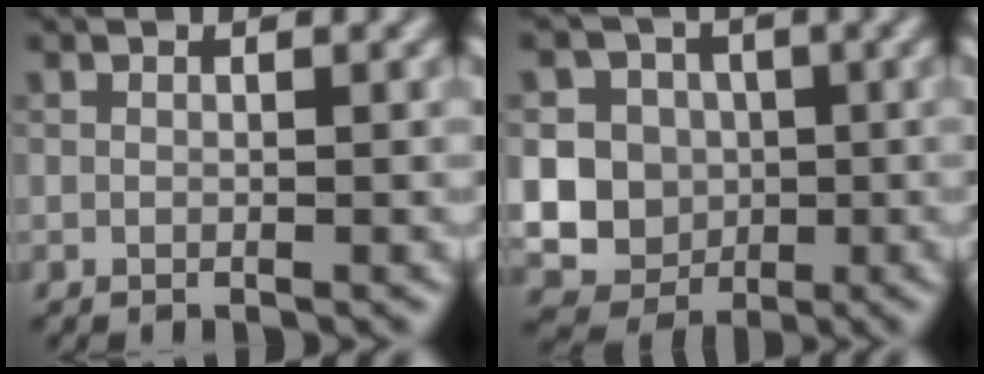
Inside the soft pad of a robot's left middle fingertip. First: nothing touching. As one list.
[{"total": 12.0, "force": [0.2, 11.5, 3.6], "torque": [-0.084, 0.016, -0.005]}]